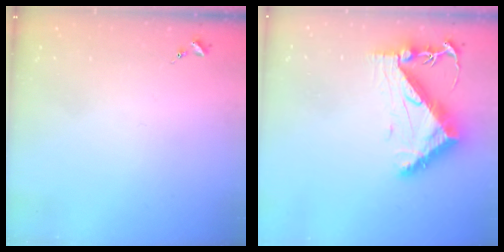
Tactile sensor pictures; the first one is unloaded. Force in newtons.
{"total": 9.5, "press": 9.5, "slide": 1.1}